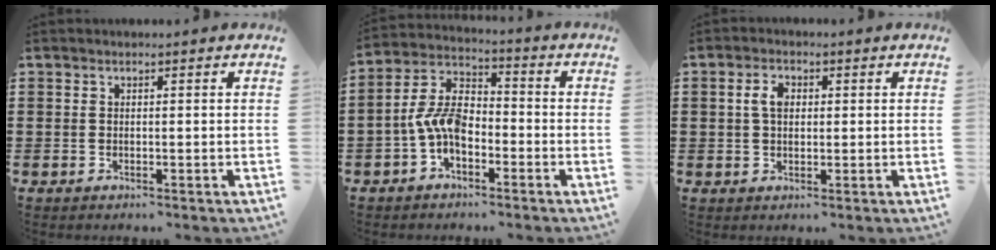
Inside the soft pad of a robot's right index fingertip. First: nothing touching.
{"total": 7.7, "force": [-2.7, 4.3, 5.8], "torque": [-0.145, 0.003, -0.058]}
{"total": 3.3, "force": [0.6, 2.1, 2.6], "torque": [-0.056, 0.013, 0.008]}